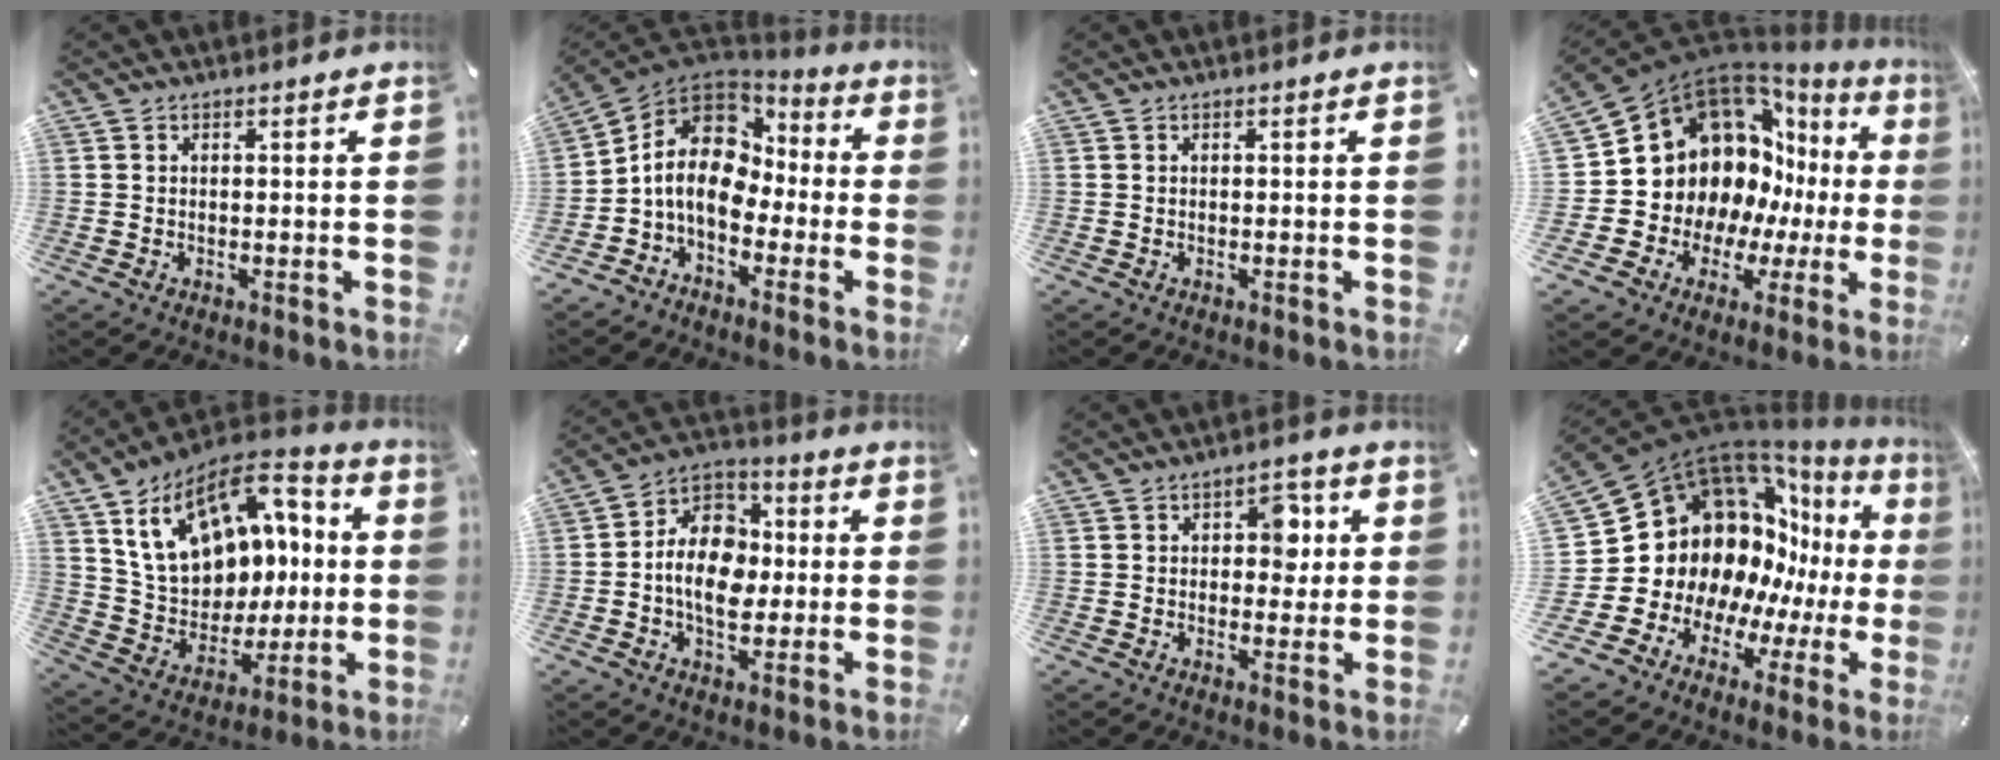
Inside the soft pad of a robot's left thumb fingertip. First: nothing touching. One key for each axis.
{"total": 11.6, "fx": -1.9, "fy": 8.9, "fz": 7.1, "tx": -0.163, "ty": 0.019, "tz": -0.038}
{"total": 0.0}
{"total": 17.5, "fx": 5.6, "fy": 14.6, "fz": 7.8, "tx": -0.118, "ty": -0.078, "tz": 0.133}
{"total": 19.4, "fx": 7.5, "fy": 14.2, "fz": 10.9, "tx": -0.211, "ty": -0.027, "tz": 0.144}
{"total": 13.3, "fx": -2.2, "fy": 10.0, "fz": 8.5, "tx": -0.161, "ty": 0.017, "tz": -0.039}
{"total": 6.7, "fx": 1.4, "fy": 4.6, "fz": 4.7, "tx": -0.043, "ty": -0.006, "tz": 0.011}
{"total": 22.1, "fx": 6.1, "fy": 17.7, "fz": 11.6, "tx": -0.203, "ty": -0.108, "tz": 0.165}